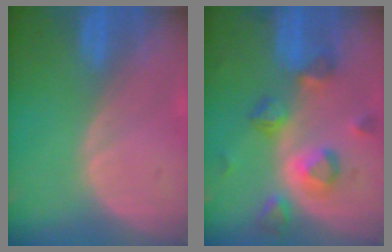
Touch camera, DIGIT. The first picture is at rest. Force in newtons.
{"total": 8.0, "press": 7.7, "slide": 2.2}